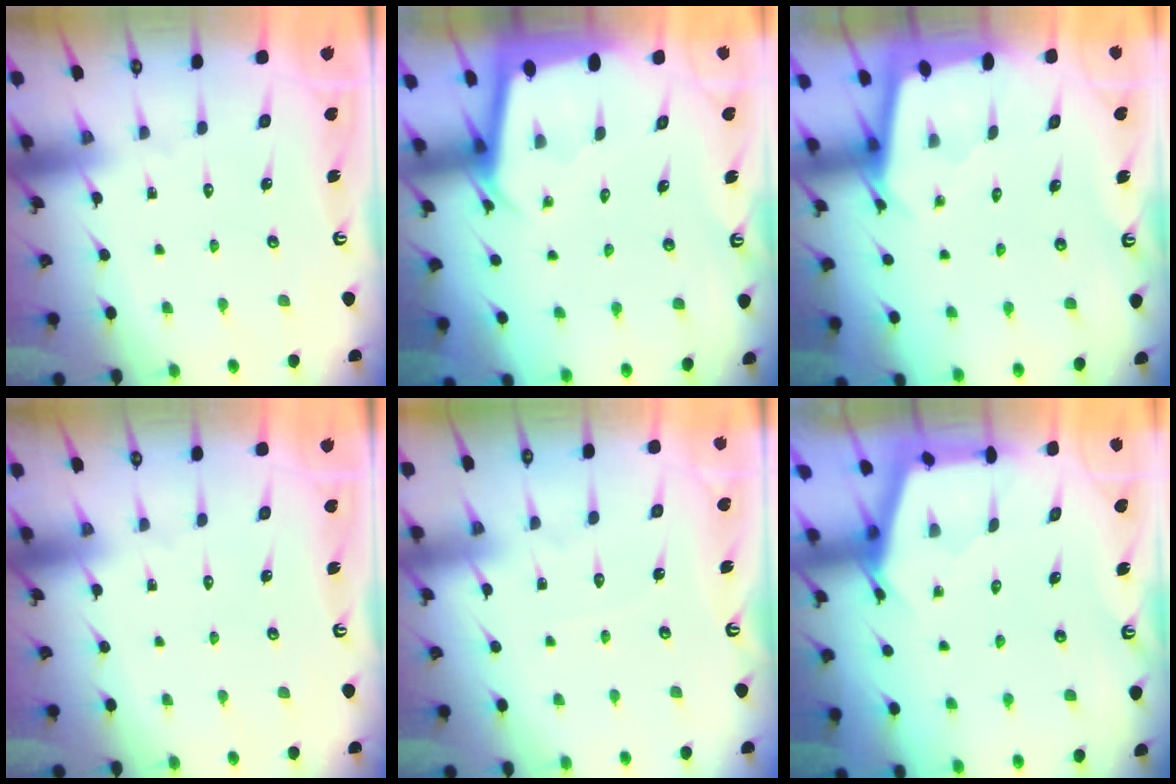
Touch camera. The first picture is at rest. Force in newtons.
{"total": 2.0, "press": 2.0, "slide": 0.1}
{"total": 1.8, "press": 1.8, "slide": 0.2}
{"total": 0.0}
{"total": 2.7, "press": 2.7, "slide": 0.2}
{"total": 2.9, "press": 2.8, "slide": 0.4}